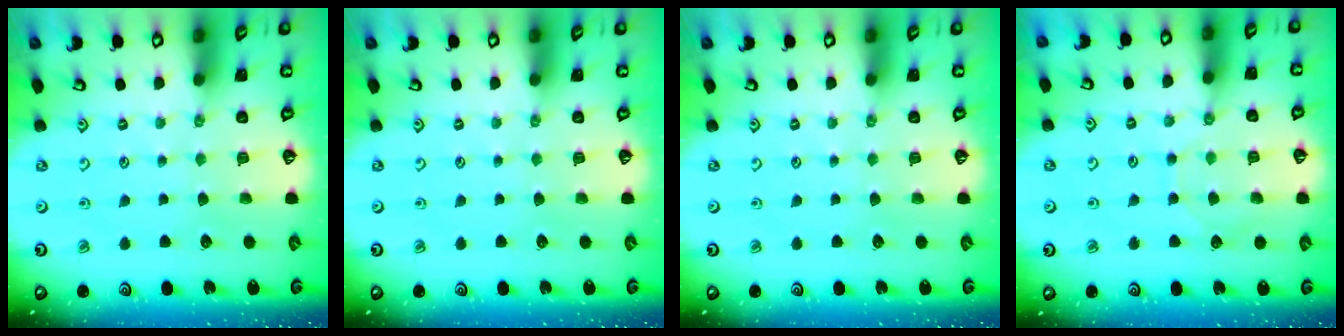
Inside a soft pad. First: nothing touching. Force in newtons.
{"total": 0.0}
{"total": 0.0}
{"total": 7.0, "press": 6.9, "slide": 0.7}